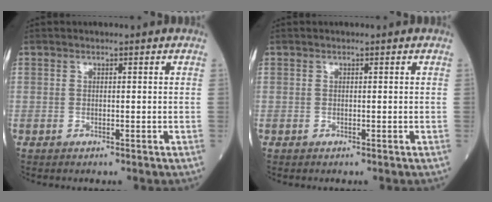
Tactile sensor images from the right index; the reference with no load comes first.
{"total": 0.0}